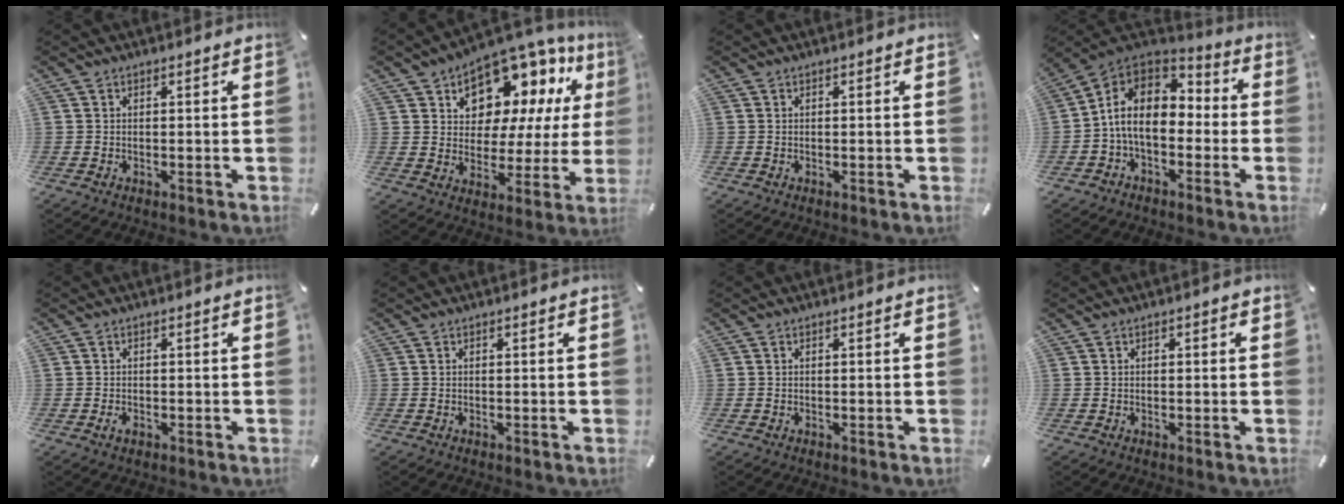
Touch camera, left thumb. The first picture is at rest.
{"total": 11.7, "force": [8.8, 7.0, 3.3], "torque": [-0.068, -0.084, 0.159]}
{"total": 0.0}
{"total": 12.5, "force": [-2.3, 8.4, 8.9], "torque": [-0.191, 0.020, -0.047]}
{"total": 1.3, "force": [-0.5, 0.8, 1.0], "torque": [-0.018, 0.000, -0.010]}
{"total": 0.0}
{"total": 0.0}
{"total": 0.6, "force": [0.0, 0.3, 0.5], "torque": [-0.009, 0.002, -0.001]}